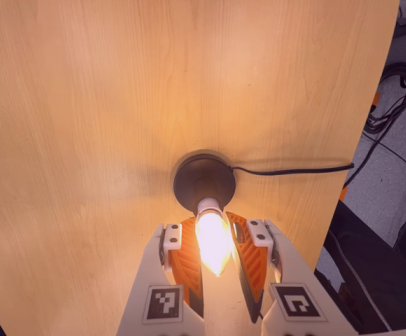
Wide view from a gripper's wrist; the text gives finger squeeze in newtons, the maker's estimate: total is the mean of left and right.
{"total": 14.6, "left": 13.2, "right": 16.0}